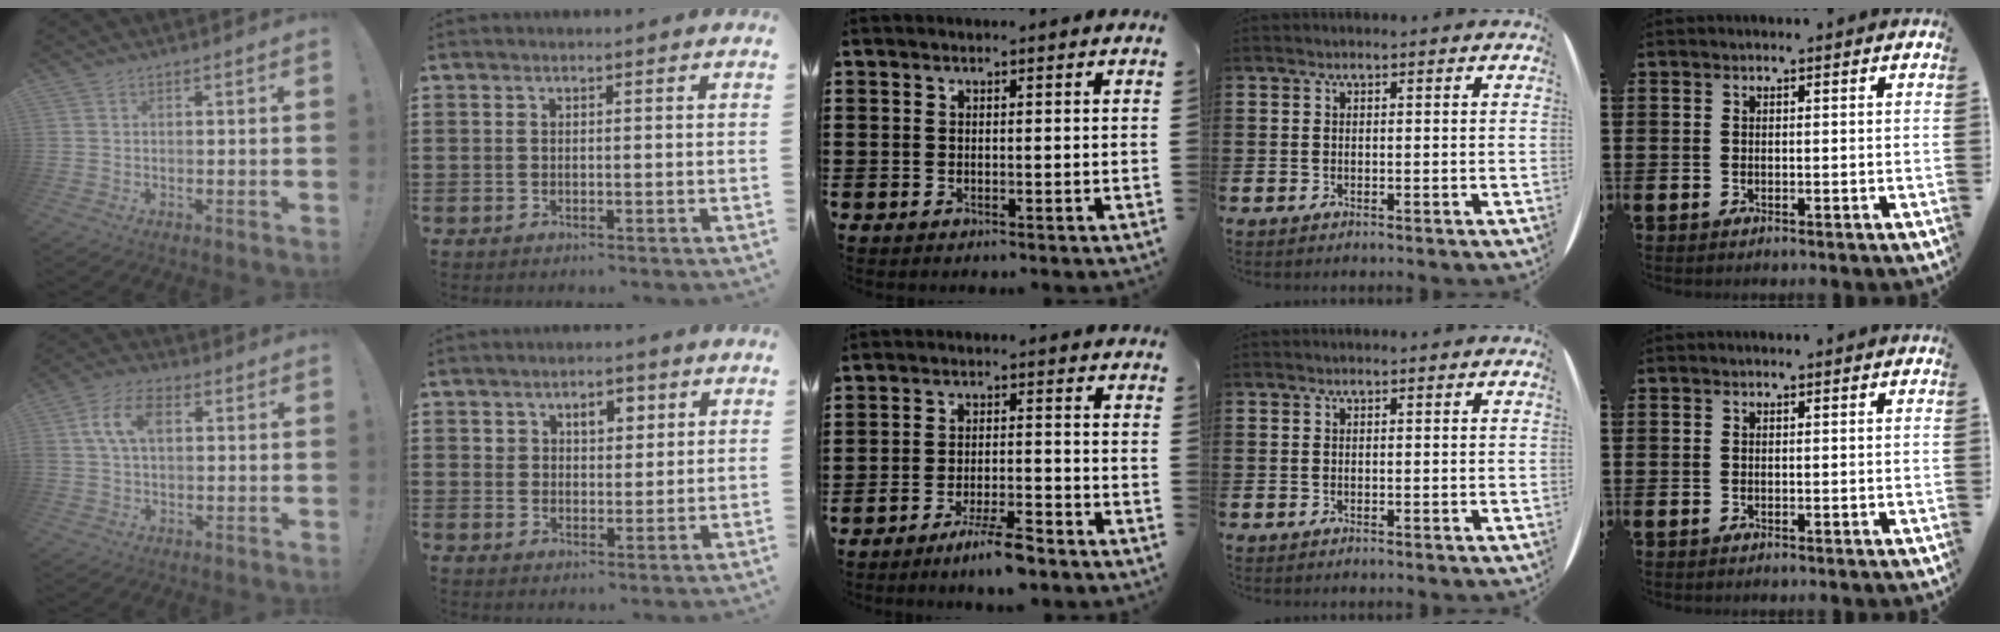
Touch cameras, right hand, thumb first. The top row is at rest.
{"thumb": {"total": 9.0, "force": [2.0, 5.7, 6.7], "torque": [-0.132, 0.012, 0.036]}, "index": {"total": 3.6, "force": [1.9, 2.4, 2.0], "torque": [-0.033, 0.005, 0.027]}, "middle": {"total": 5.5, "force": [-4.5, 0.5, 3.3], "torque": [-0.065, -0.007, -0.080]}}